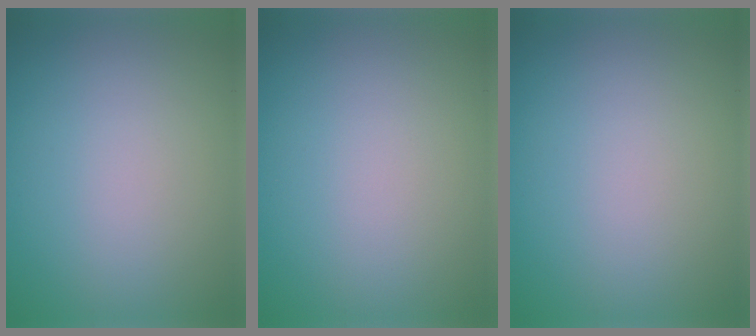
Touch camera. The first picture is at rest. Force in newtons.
{"total": 0.0}
{"total": 0.0}